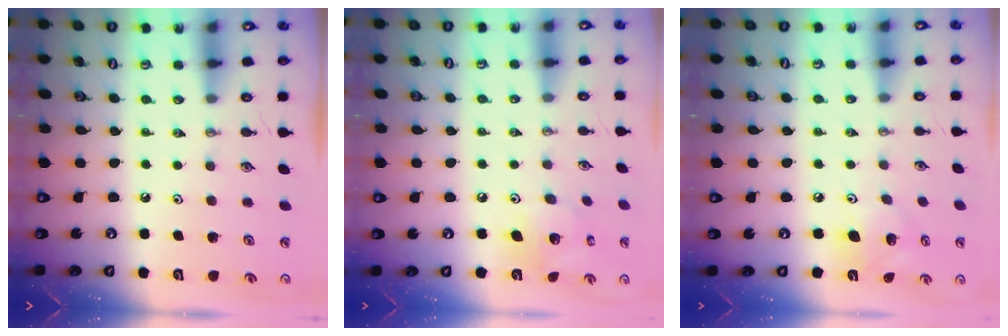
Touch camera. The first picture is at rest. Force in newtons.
{"total": 8.5, "press": 8.4, "slide": 0.6}
{"total": 9.8, "press": 9.8, "slide": 1.3}